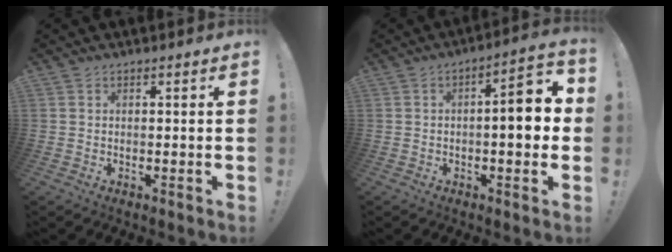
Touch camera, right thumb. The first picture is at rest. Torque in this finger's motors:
{"motor_torque": [0.21, 0.00, 0.13, 0.34, 0.12]}